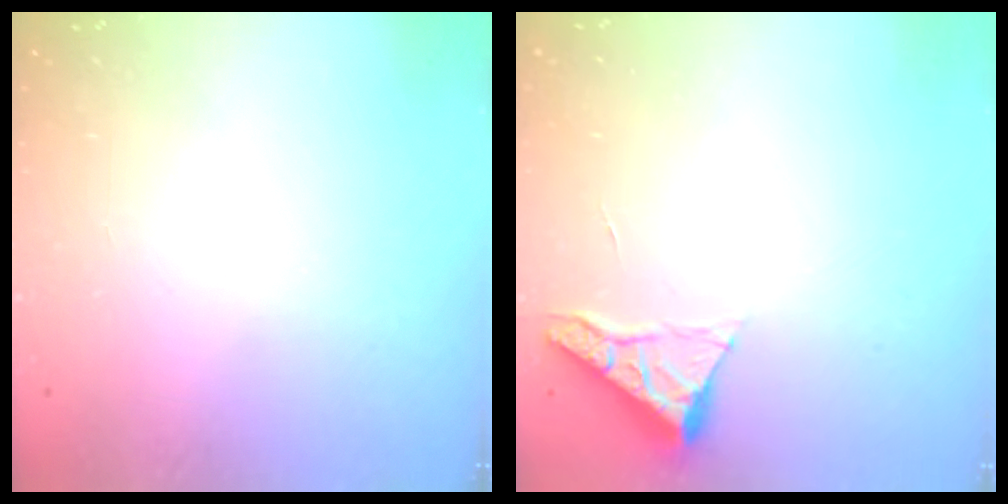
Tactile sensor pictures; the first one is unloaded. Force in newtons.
{"total": 5.3, "press": 5.3, "slide": 0.5}